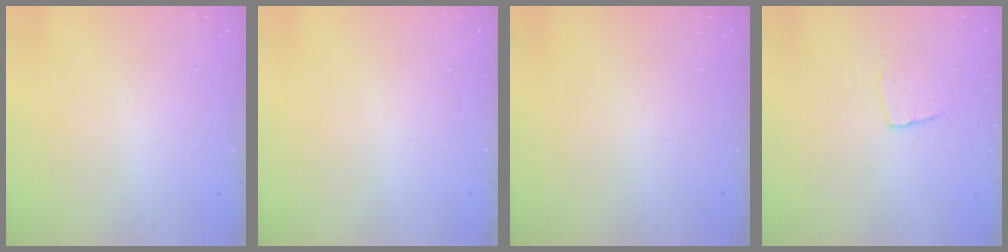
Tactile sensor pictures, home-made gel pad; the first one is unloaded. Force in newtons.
{"total": 0.0}
{"total": 0.0}
{"total": 7.0, "press": 6.9, "slide": 0.5}